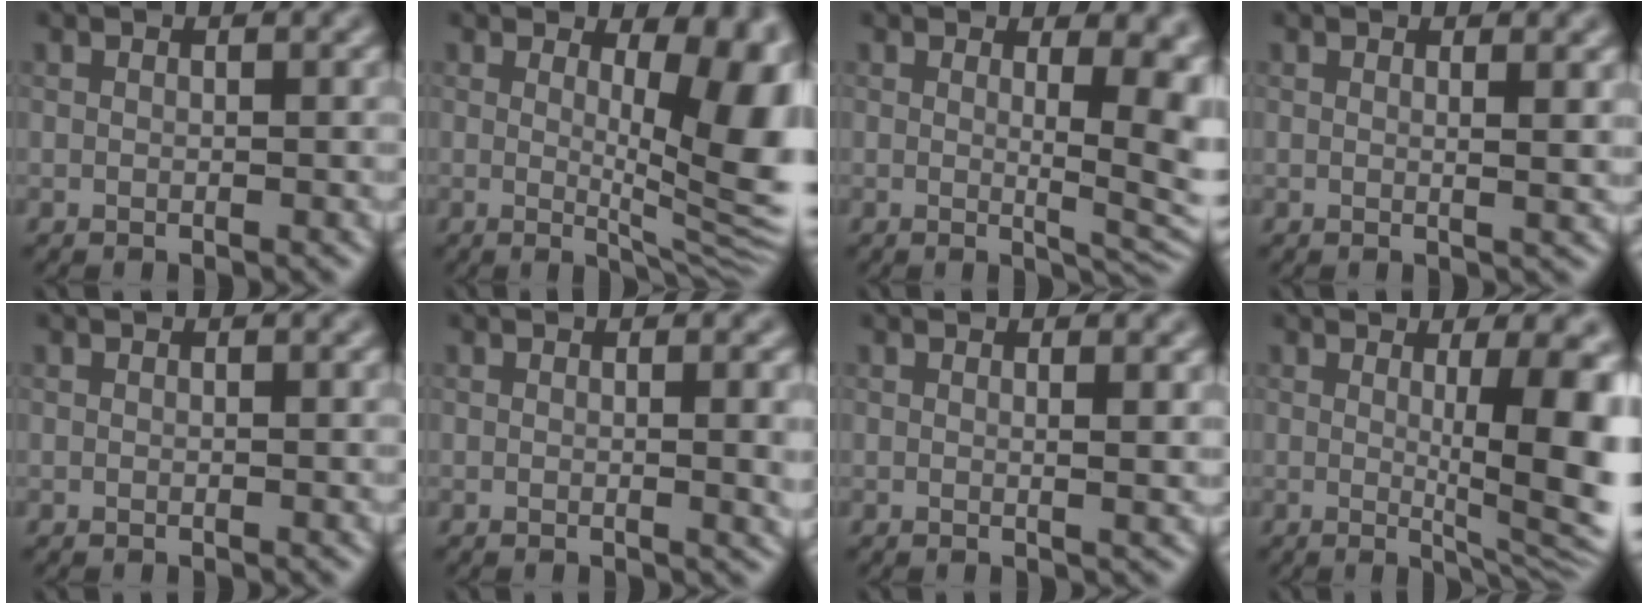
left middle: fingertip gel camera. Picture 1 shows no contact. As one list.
[{"total": 10.1, "force": [1.6, 3.7, 9.3], "torque": [-0.100, -0.014, 0.031]}, {"total": 7.8, "force": [1.5, 3.0, 7.1], "torque": [-0.066, -0.008, 0.024]}, {"total": 2.0, "force": [0.7, 0.7, 1.7], "torque": [-0.016, 0.001, 0.007]}, {"total": 0.0}, {"total": 2.8, "force": [0.2, 0.9, 2.7], "torque": [-0.026, -0.001, 0.001]}, {"total": 1.6, "force": [0.6, 0.6, 1.4], "torque": [-0.012, 0.001, 0.004]}, {"total": 9.7, "force": [0.6, 2.6, 9.4], "torque": [-0.120, -0.011, 0.015]}]